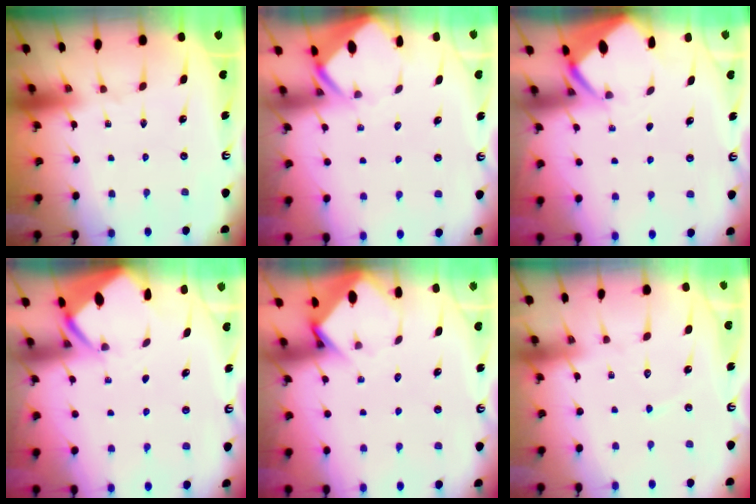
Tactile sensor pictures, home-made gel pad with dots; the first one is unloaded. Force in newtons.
{"total": 2.3, "press": 2.3, "slide": 0.2}
{"total": 2.5, "press": 2.5, "slide": 0.3}
{"total": 2.7, "press": 2.7, "slide": 0.3}
{"total": 3.6, "press": 3.6, "slide": 0.2}
{"total": 5.5, "press": 5.5, "slide": 0.5}